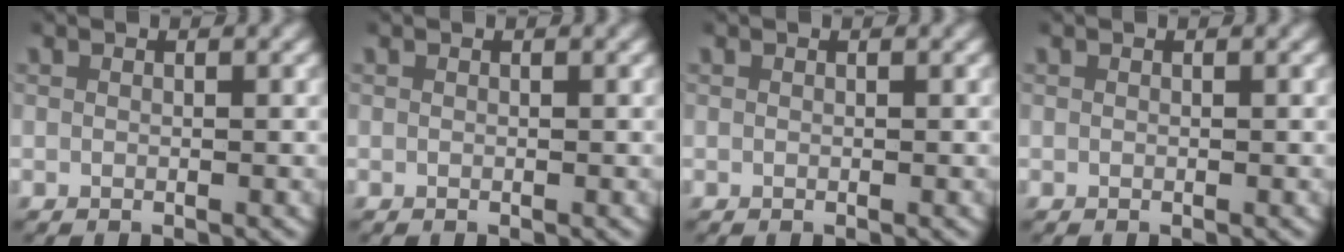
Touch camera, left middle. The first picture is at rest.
{"total": 0.0}
{"total": 0.0}
{"total": 0.0}